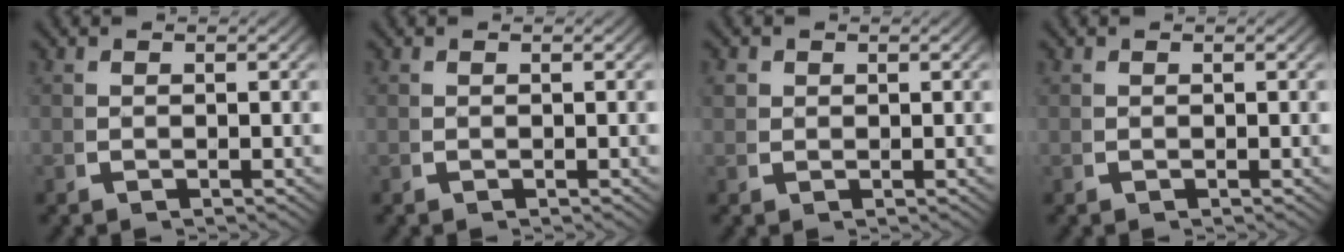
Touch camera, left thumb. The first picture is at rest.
{"total": 0.6, "force": [0.2, -0.5, -0.2], "torque": [0.008, -0.003, 0.006]}
{"total": 1.4, "force": [0.7, 1.1, 0.4], "torque": [-0.012, -0.007, 0.017]}
{"total": 0.0}